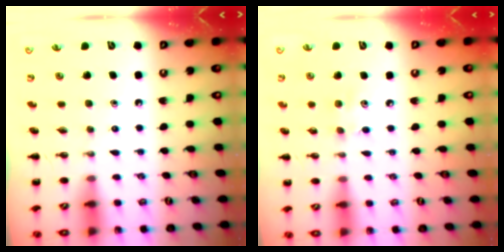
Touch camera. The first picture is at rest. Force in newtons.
{"total": 3.7, "press": 3.6, "slide": 0.9}